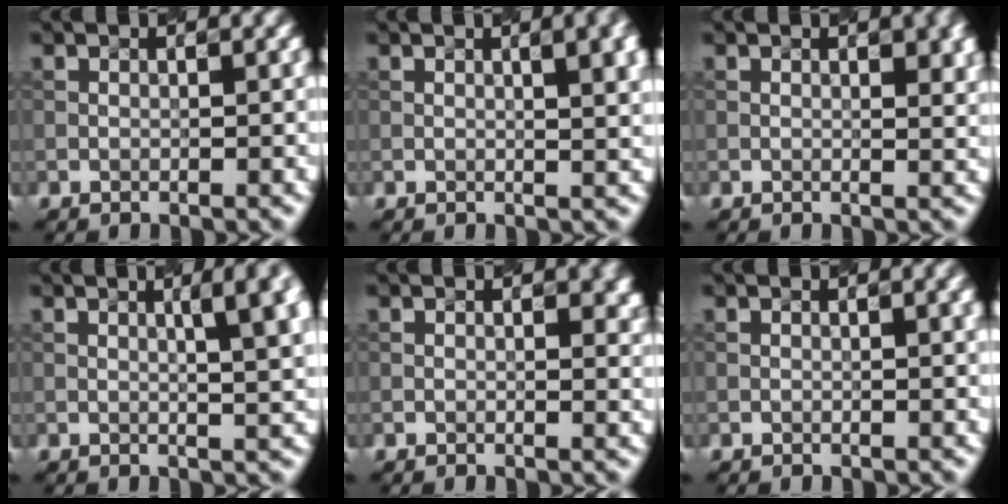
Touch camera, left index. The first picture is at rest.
{"total": 6.1, "force": [2.0, 2.5, 5.2], "torque": [-0.030, 0.022, 0.023]}
{"total": 3.5, "force": [1.3, 1.5, 2.9], "torque": [-0.023, 0.008, 0.021]}
{"total": 6.4, "force": [1.8, 2.0, 5.8], "torque": [-0.045, 0.019, 0.028]}
{"total": 2.7, "force": [1.1, 1.3, 2.1], "torque": [-0.013, 0.005, 0.013]}
{"total": 1.3, "force": [0.5, 0.4, 1.2], "torque": [-0.013, 0.003, 0.003]}